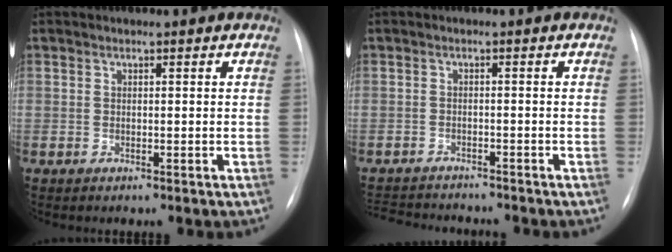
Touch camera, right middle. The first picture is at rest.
{"total": 9.1, "force": [-8.6, 1.7, 2.6], "torque": [-0.047, 0.001, -0.123]}